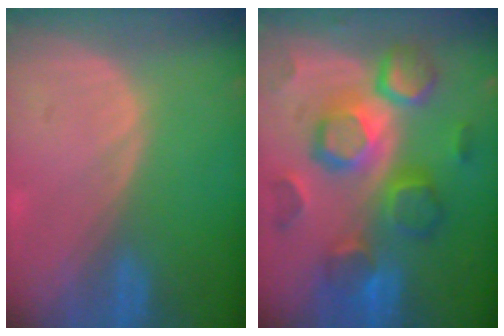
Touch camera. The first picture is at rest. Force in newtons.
{"total": 12.0, "press": 12.0, "slide": 1.2}